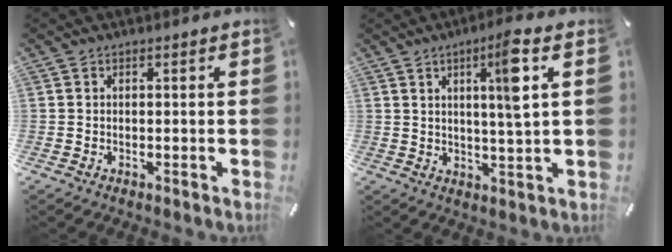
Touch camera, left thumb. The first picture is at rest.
{"total": 8.6, "force": [3.5, 0.7, 7.9], "torque": [-0.128, -0.010, 0.047]}